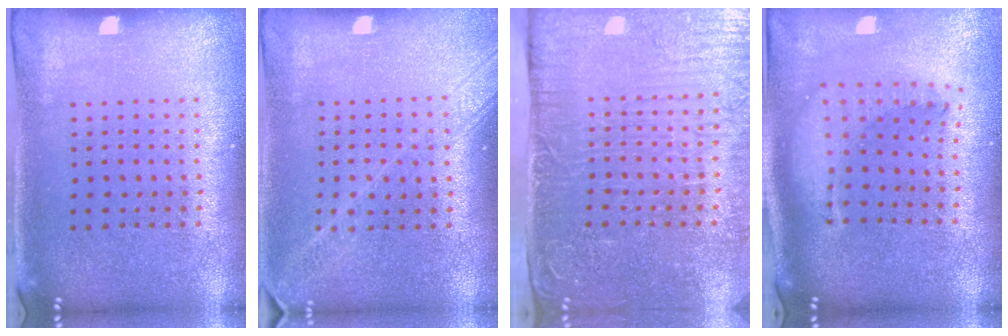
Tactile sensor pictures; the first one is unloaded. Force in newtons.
{"total": 1.8, "press": 1.5, "slide": 1.0}
{"total": 5.5, "press": 4.6, "slide": 3.0}
{"total": 1.8, "press": 1.5, "slide": 0.9}